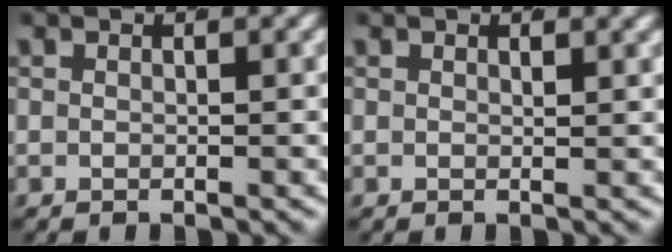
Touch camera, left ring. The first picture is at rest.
{"total": 0.5, "force": [0.5, -0.1, 0.2], "torque": [-0.001, -0.005, 0.009]}